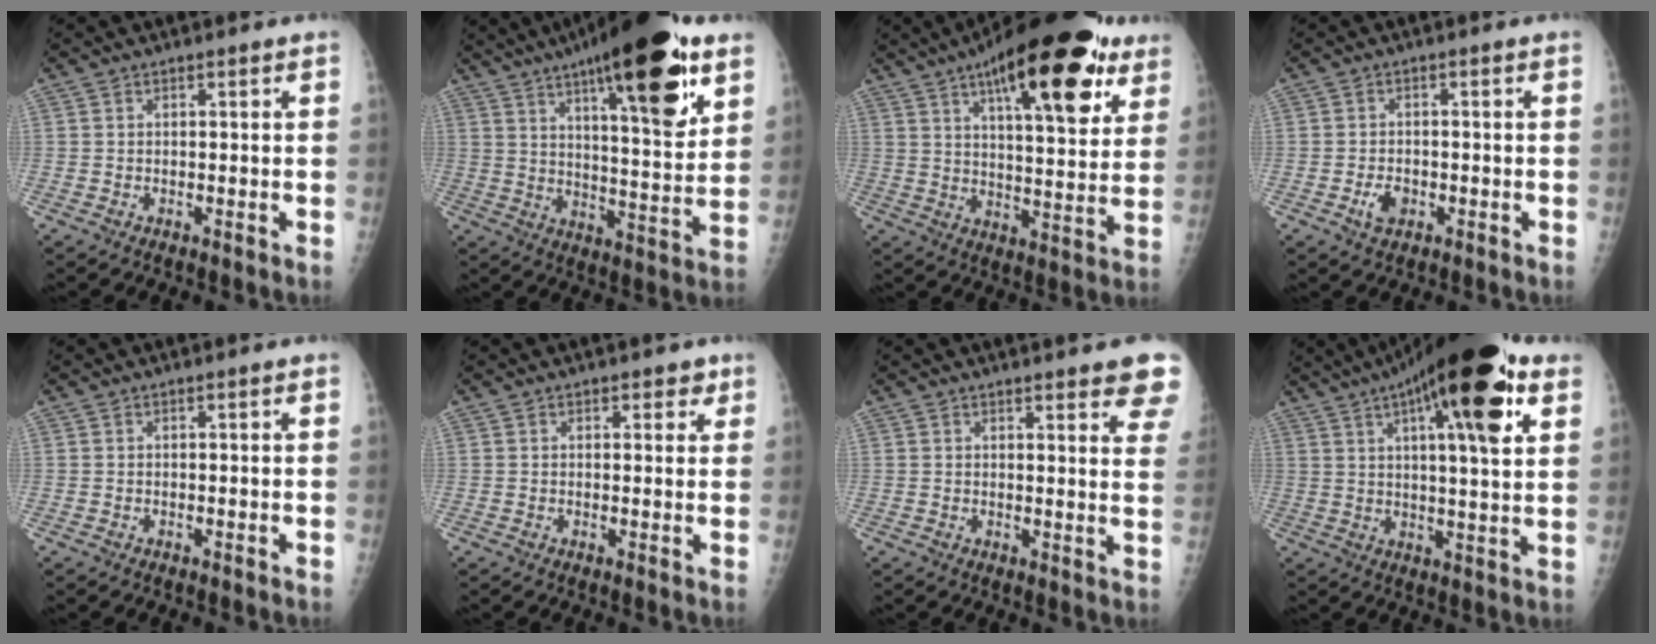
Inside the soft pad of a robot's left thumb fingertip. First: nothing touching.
{"total": 24.3, "force": [13.2, 6.5, 19.3], "torque": [-0.271, -0.043, 0.200]}
{"total": 26.0, "force": [14.0, 8.8, 20.0], "torque": [-0.267, -0.027, 0.206]}
{"total": 3.1, "force": [-1.2, 2.2, 2.0], "torque": [-0.030, 0.002, -0.019]}
{"total": 0.0}
{"total": 2.5, "force": [1.5, 1.5, 1.3], "torque": [0.006, -0.005, 0.016]}
{"total": 10.1, "force": [8.0, 2.1, 5.8], "torque": [-0.038, -0.031, 0.077]}
{"total": 21.7, "force": [10.4, 5.7, 18.2], "torque": [-0.267, -0.009, 0.151]}